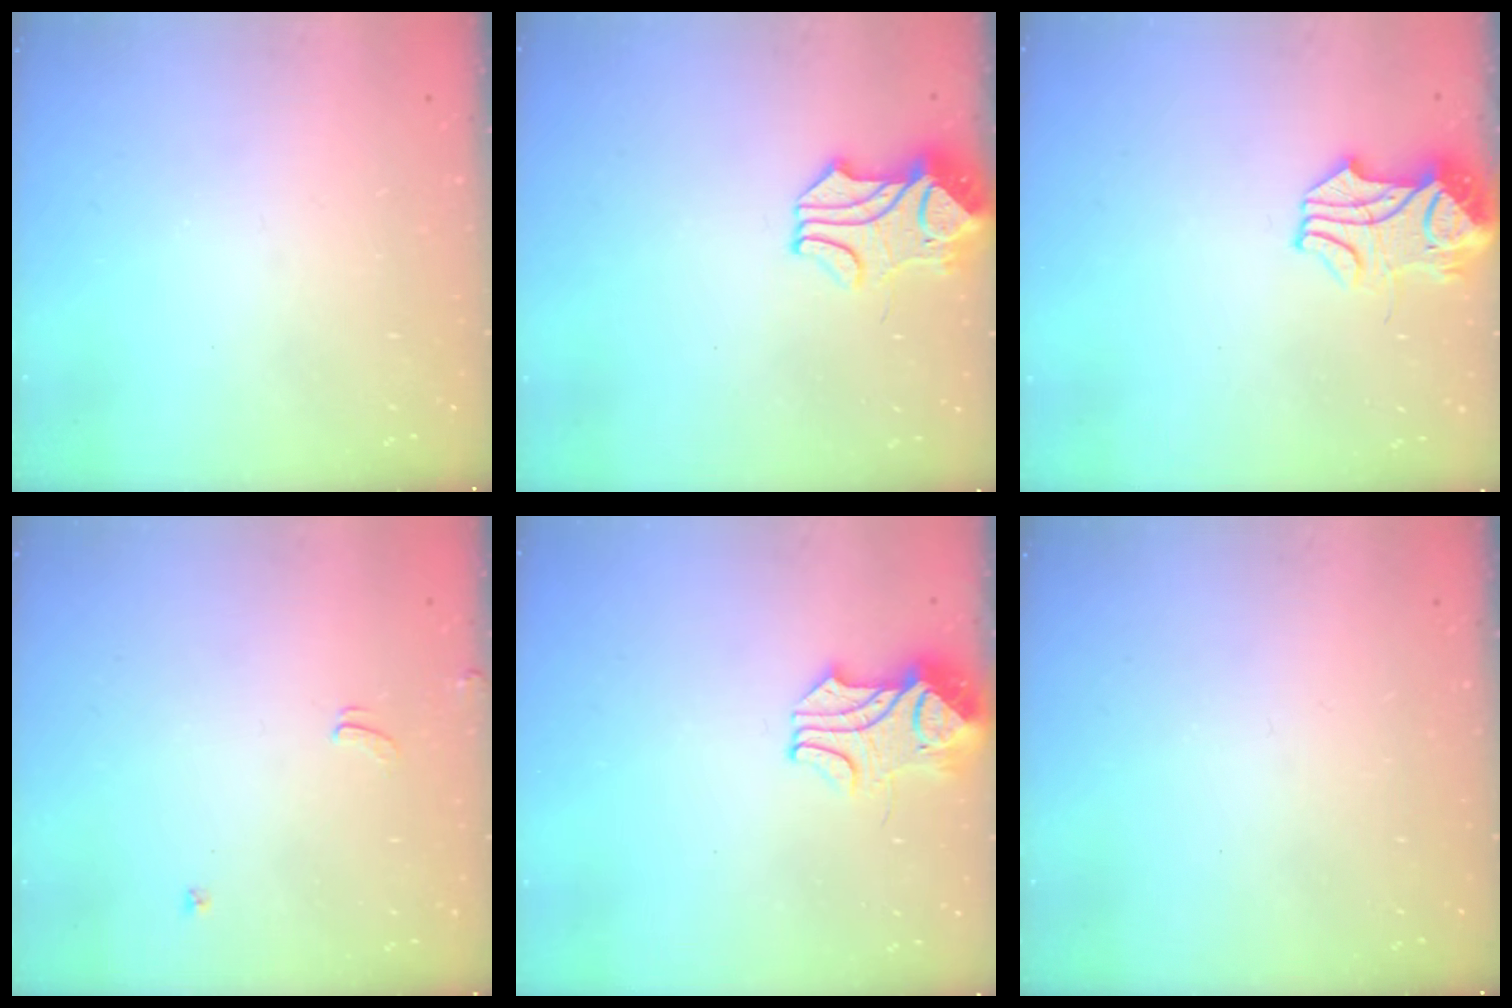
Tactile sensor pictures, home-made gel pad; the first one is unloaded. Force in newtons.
{"total": 2.4, "press": 2.2, "slide": 1.1}
{"total": 4.2, "press": 4.1, "slide": 0.8}
{"total": 1.6, "press": 1.5, "slide": 0.3}
{"total": 2.4, "press": 2.2, "slide": 1.0}
{"total": 0.0}